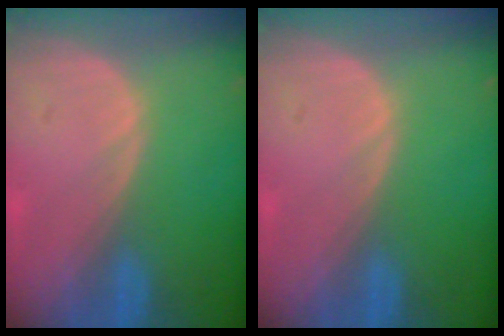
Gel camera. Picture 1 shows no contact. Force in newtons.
{"total": 0.0}